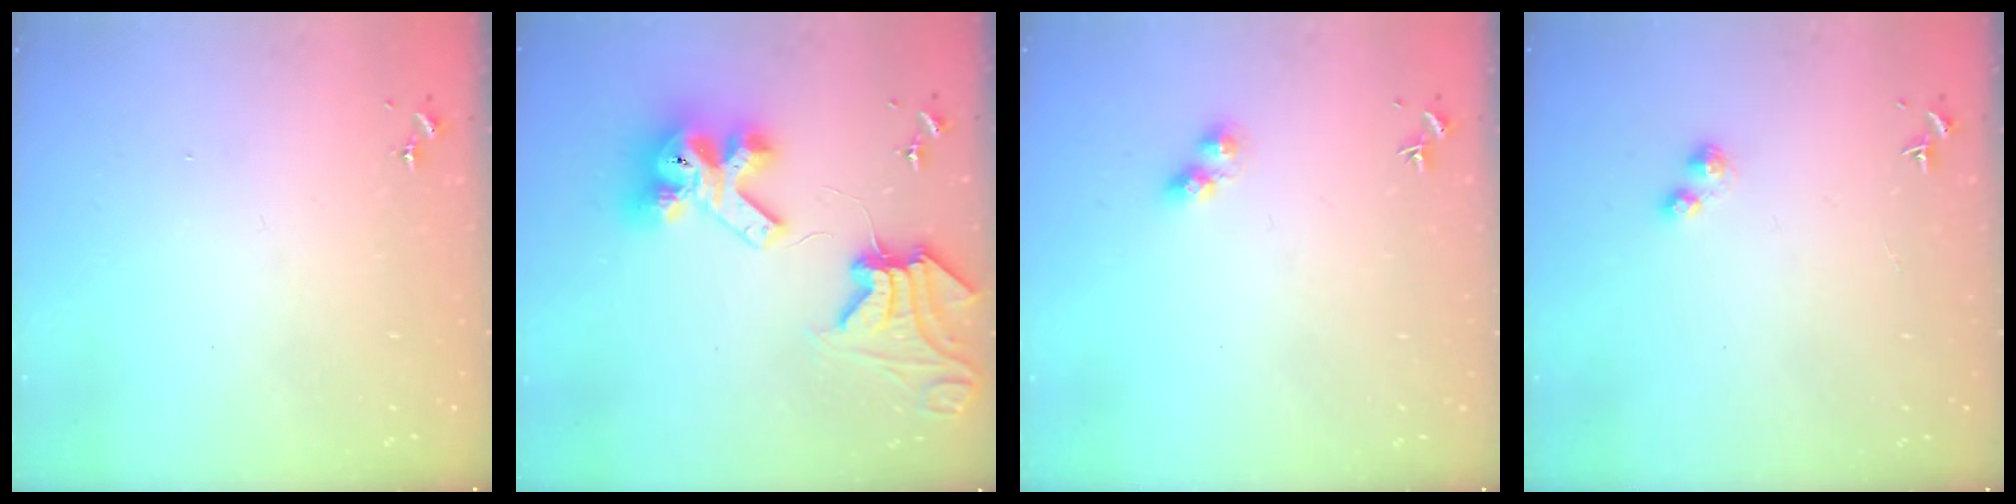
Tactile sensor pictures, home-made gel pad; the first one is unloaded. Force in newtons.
{"total": 15.8, "press": 15.7, "slide": 1.8}
{"total": 3.6, "press": 3.6, "slide": 0.5}
{"total": 2.1, "press": 2.1, "slide": 0.4}